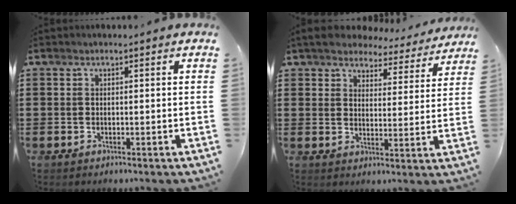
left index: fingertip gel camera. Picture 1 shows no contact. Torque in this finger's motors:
{"motor_torque": [1.83, -0.31, 1.05, 0.16]}